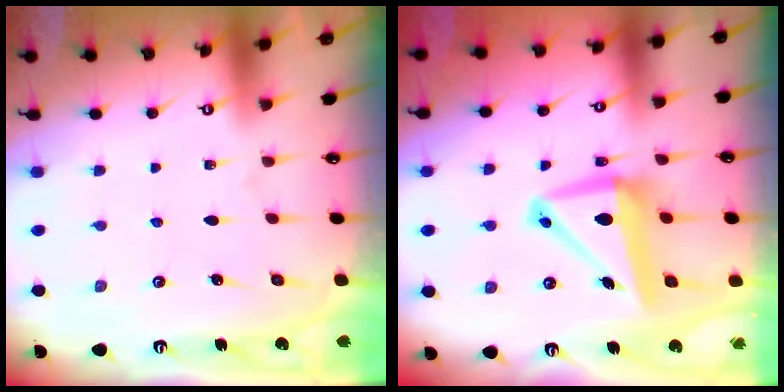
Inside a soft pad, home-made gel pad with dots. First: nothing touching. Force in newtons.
{"total": 10.8, "press": 10.5, "slide": 2.3}